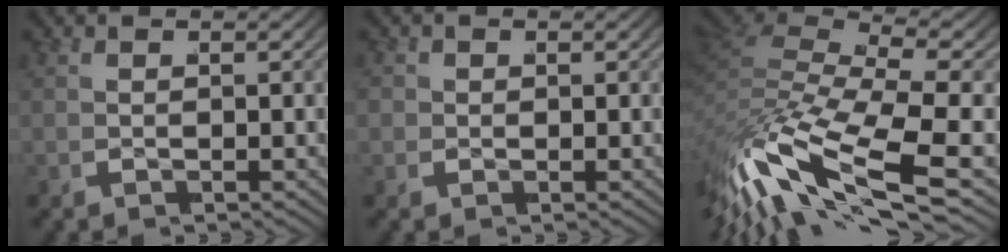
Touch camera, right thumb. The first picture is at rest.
{"total": 1.6, "force": [0.1, 1.5, 0.5], "torque": [-0.013, -0.008, 0.003]}
{"total": 11.4, "force": [-2.8, 6.4, 9.0], "torque": [-0.217, -0.032, -0.039]}